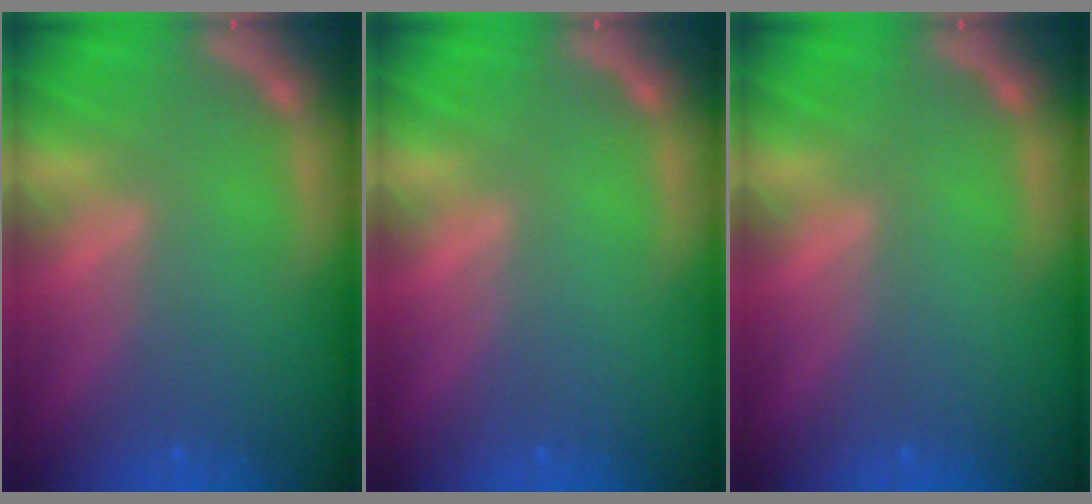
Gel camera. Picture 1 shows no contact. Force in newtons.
{"total": 0.0}
{"total": 0.0}